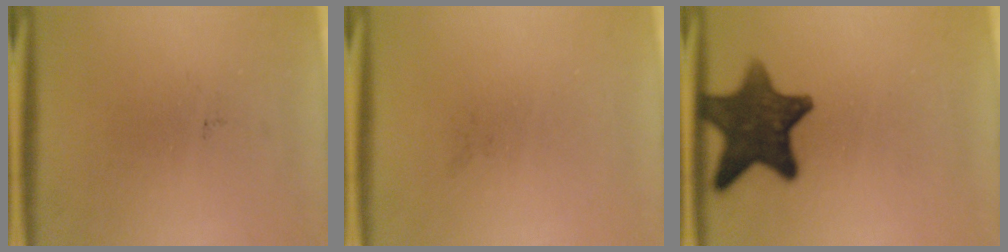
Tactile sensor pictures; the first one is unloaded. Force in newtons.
{"total": 0.0}
{"total": 12.0}